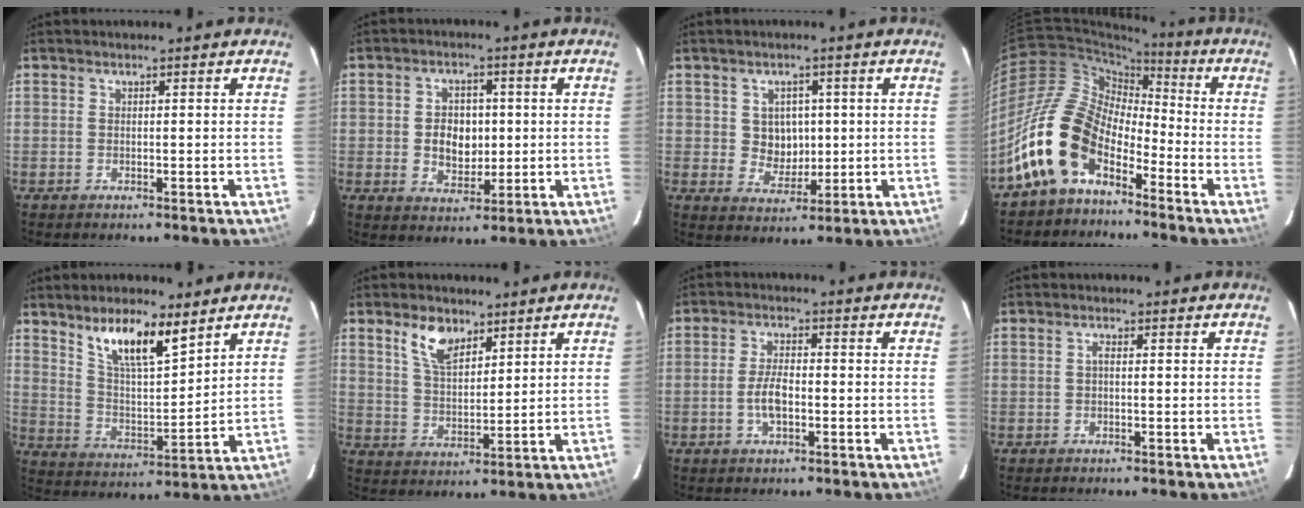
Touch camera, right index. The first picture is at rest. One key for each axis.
{"total": 6.7, "fx": 0.0, "fy": 5.2, "fz": 4.2, "tx": -0.078, "ty": 0.006, "tz": 0.008}
{"total": 5.4, "fx": 0.7, "fy": 5.0, "fz": 1.9, "tx": -0.032, "ty": 0.006, "tz": 0.022}
{"total": 14.3, "fx": -8.1, "fy": 8.3, "fz": 8.3, "tx": -0.155, "ty": 0.016, "tz": -0.163}
{"total": 11.8, "fx": 8.1, "fy": 3.4, "fz": 8.0, "tx": -0.138, "ty": -0.001, "tz": 0.153}
{"total": 7.4, "fx": 4.7, "fy": 3.7, "fz": 4.4, "tx": -0.080, "ty": 0.007, "tz": 0.092}
{"total": 4.7, "fx": -1.5, "fy": 1.9, "fz": 4.0, "tx": -0.084, "ty": 0.002, "tz": -0.026}
{"total": 0.7, "fx": -0.1, "fy": 0.3, "fz": 0.6, "tx": -0.013, "ty": 0.004, "tz": -0.004}